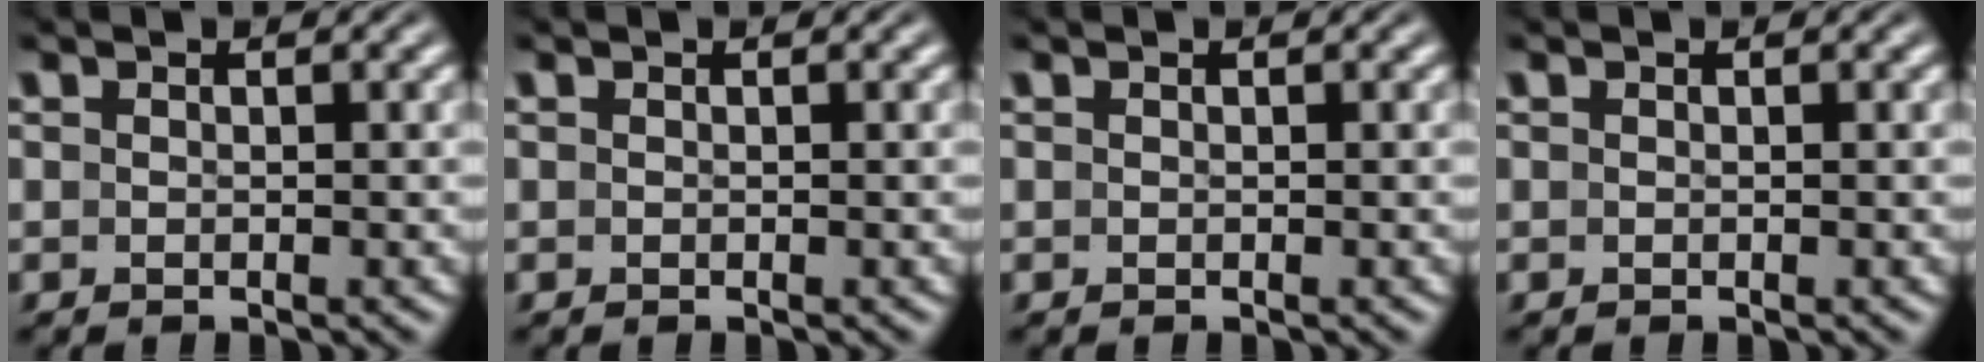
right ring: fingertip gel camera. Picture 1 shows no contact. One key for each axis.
{"total": 0.0}
{"total": 0.0}
{"total": 0.0}